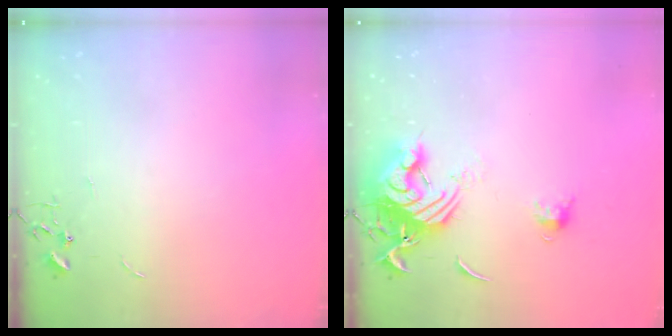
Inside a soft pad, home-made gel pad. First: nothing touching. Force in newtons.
{"total": 13.5, "press": 13.4, "slide": 1.5}